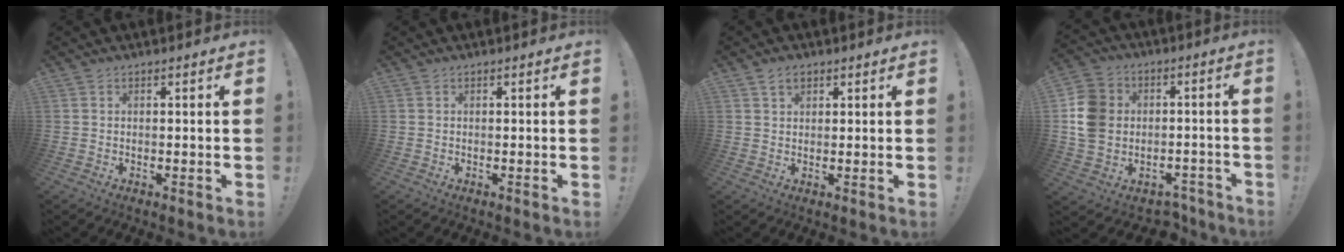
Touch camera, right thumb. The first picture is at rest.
{"total": 0.0}
{"total": 3.1, "force": [1.8, 1.8, 1.6], "torque": [-0.022, -0.002, 0.032]}
{"total": 13.5, "force": [-2.1, 11.6, 6.6], "torque": [-0.124, 0.030, -0.025]}